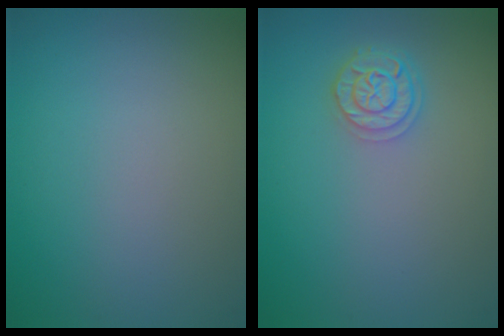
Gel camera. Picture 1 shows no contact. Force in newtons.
{"total": 2.5, "press": 2.1, "slide": 1.3}